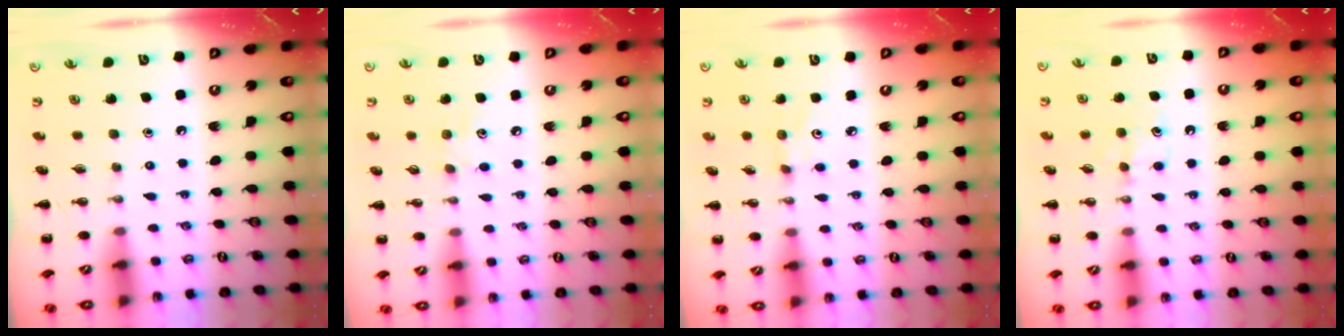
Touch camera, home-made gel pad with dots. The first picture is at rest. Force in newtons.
{"total": 4.1, "press": 3.9, "slide": 1.1}
{"total": 2.7, "press": 2.7, "slide": 0.5}
{"total": 5.8, "press": 5.7, "slide": 1.5}